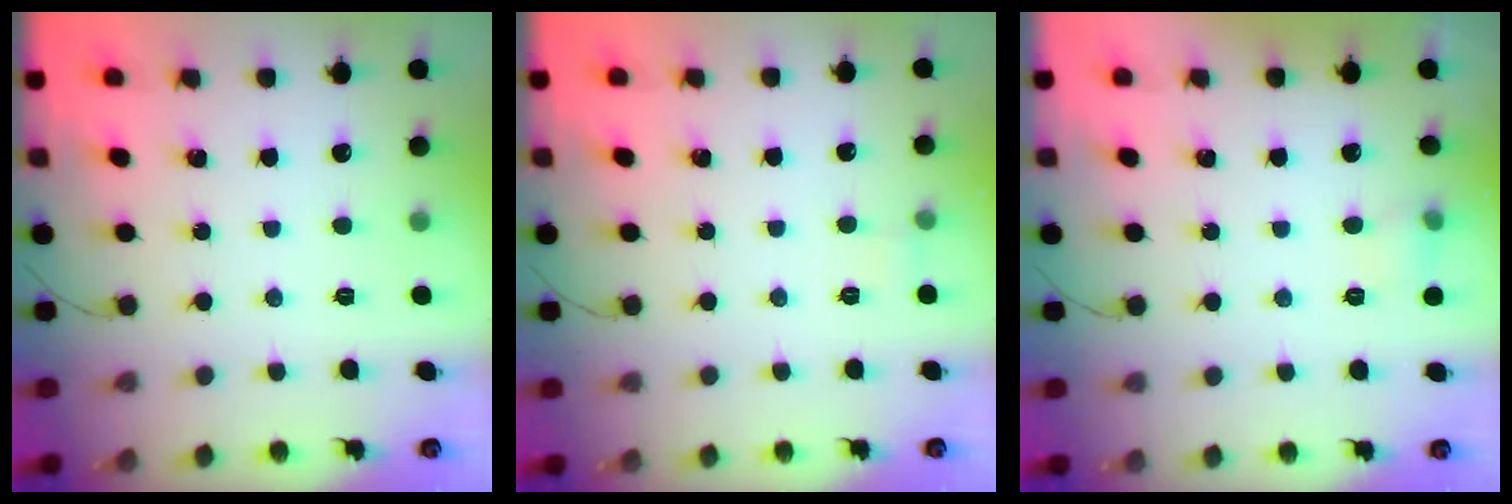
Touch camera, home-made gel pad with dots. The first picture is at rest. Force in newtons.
{"total": 4.3, "press": 4.1, "slide": 1.2}
{"total": 5.3, "press": 5.1, "slide": 1.5}